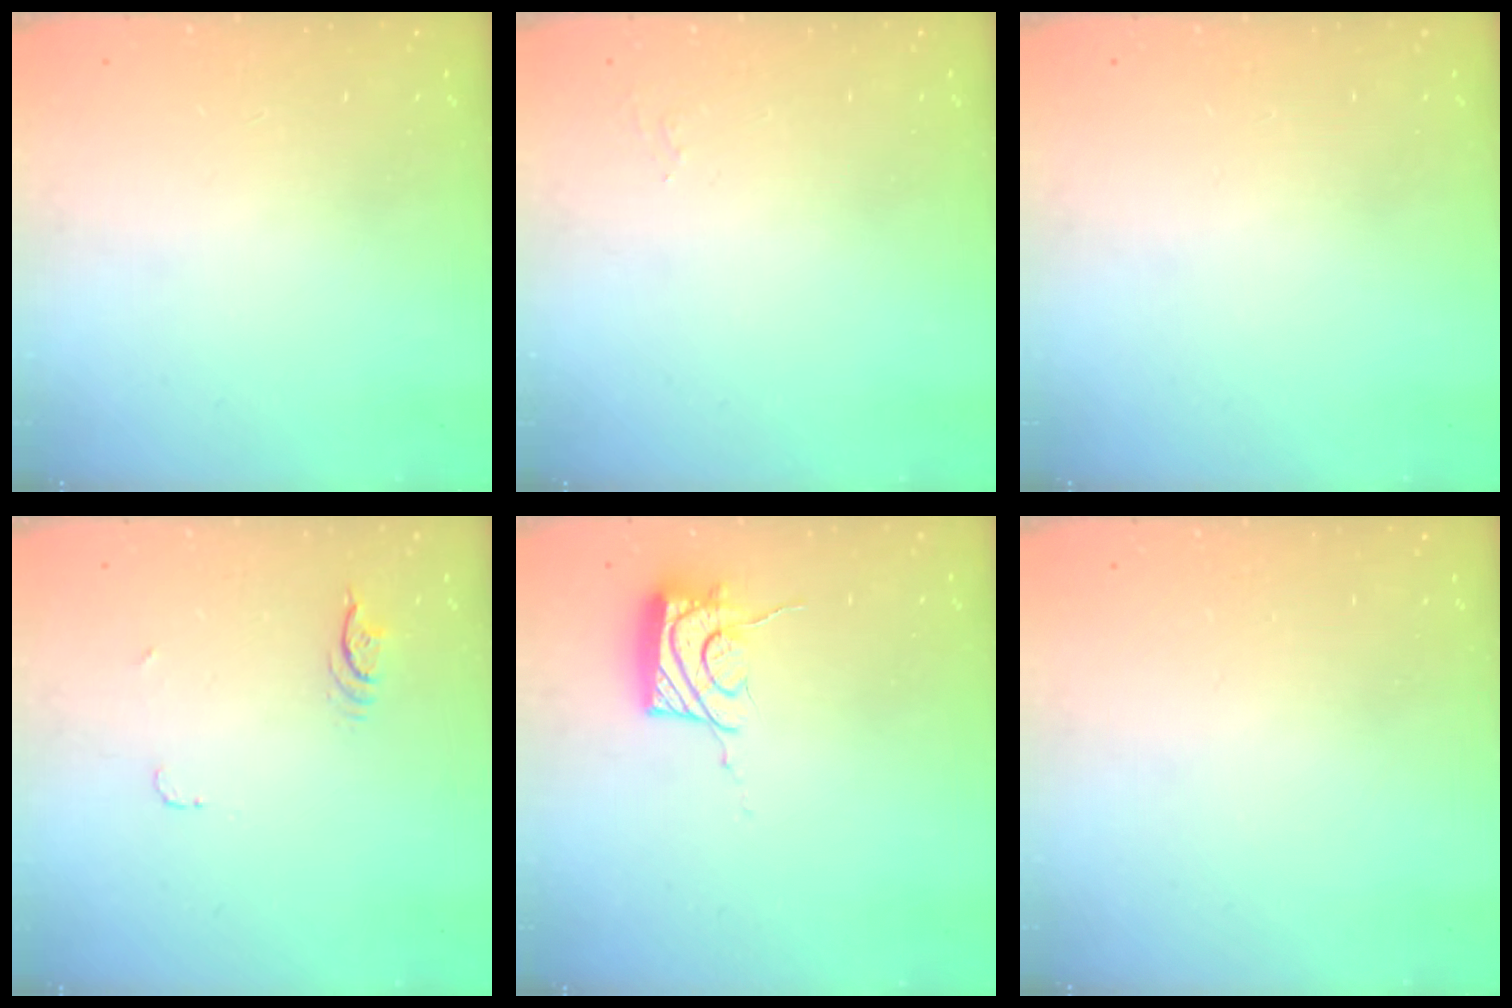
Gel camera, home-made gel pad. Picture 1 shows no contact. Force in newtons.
{"total": 5.1, "press": 5.1, "slide": 0.5}
{"total": 0.0}
{"total": 3.9, "press": 3.6, "slide": 1.7}
{"total": 12.2, "press": 12.0, "slide": 1.8}
{"total": 0.0}